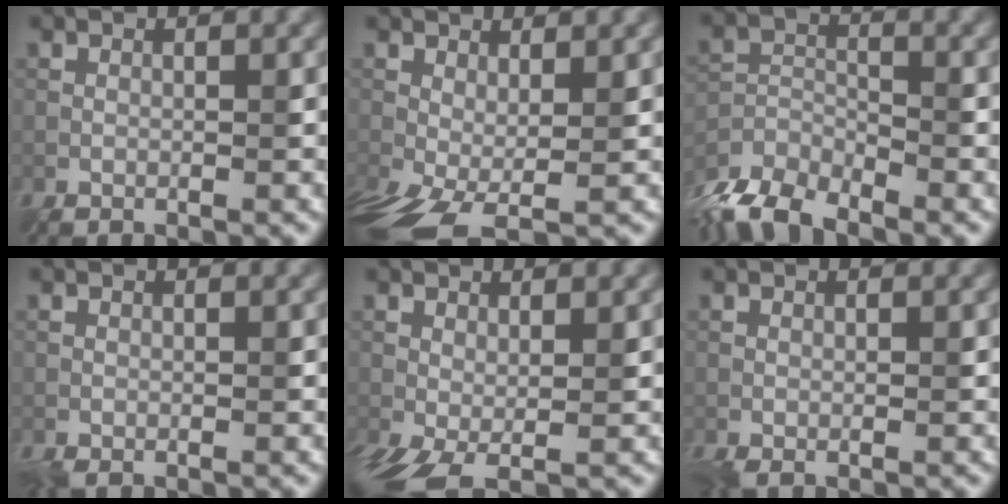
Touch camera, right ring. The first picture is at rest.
{"total": 6.0, "force": [-2.3, 2.6, 4.9], "torque": [-0.100, -0.029, -0.029]}
{"total": 6.4, "force": [-5.8, 2.0, 1.7], "torque": [-0.038, -0.012, -0.115]}
{"total": 0.6, "force": [-0.3, 0.2, 0.5], "torque": [-0.014, -0.003, -0.007]}
{"total": 5.1, "force": [-1.4, 2.1, 4.5], "torque": [-0.090, -0.015, -0.014]}
{"total": 0.9, "force": [-0.3, 0.3, 0.8], "torque": [-0.019, -0.002, -0.007]}